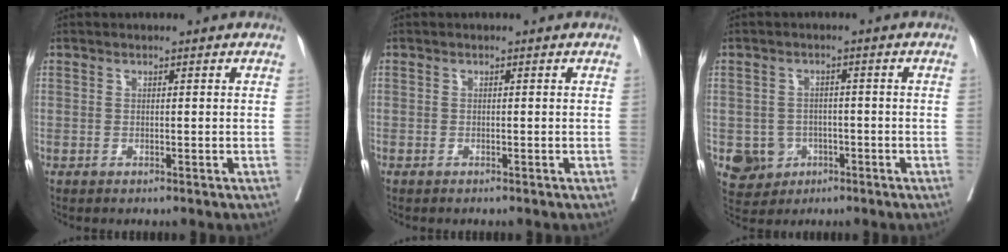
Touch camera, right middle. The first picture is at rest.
{"total": 0.5, "force": [-0.3, 0.4, -0.1], "torque": [-0.003, 0.005, -0.006]}
{"total": 5.1, "force": [-1.9, 4.7, 0.9], "torque": [-0.007, 0.008, -0.023]}